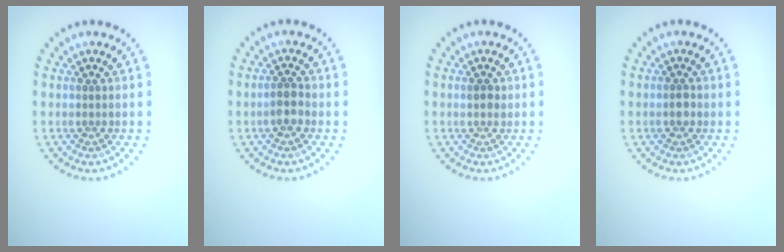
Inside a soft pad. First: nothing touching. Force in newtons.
{"total": 1.8, "press": 1.7, "slide": 0.7}
{"total": 1.2, "press": 1.1, "slide": 0.3}
{"total": 1.1, "press": 1.1, "slide": 0.3}